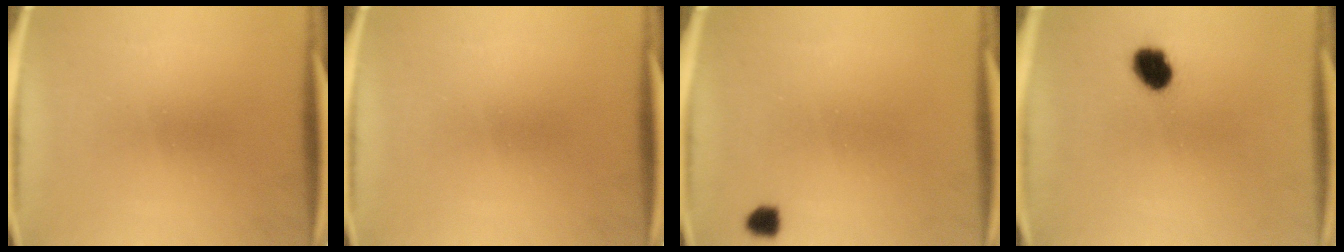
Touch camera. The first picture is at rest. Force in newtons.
{"total": 0.0}
{"total": 2.0}
{"total": 6.2}